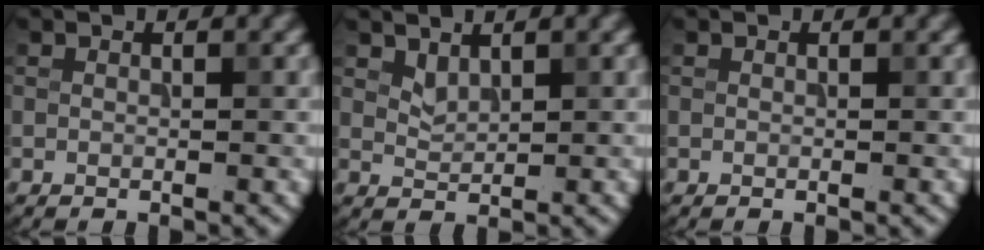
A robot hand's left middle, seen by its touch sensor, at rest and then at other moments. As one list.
[{"total": 1.2, "force": [1.0, 0.5, 0.5], "torque": [-0.015, -0.005, 0.026]}, {"total": 0.0}]